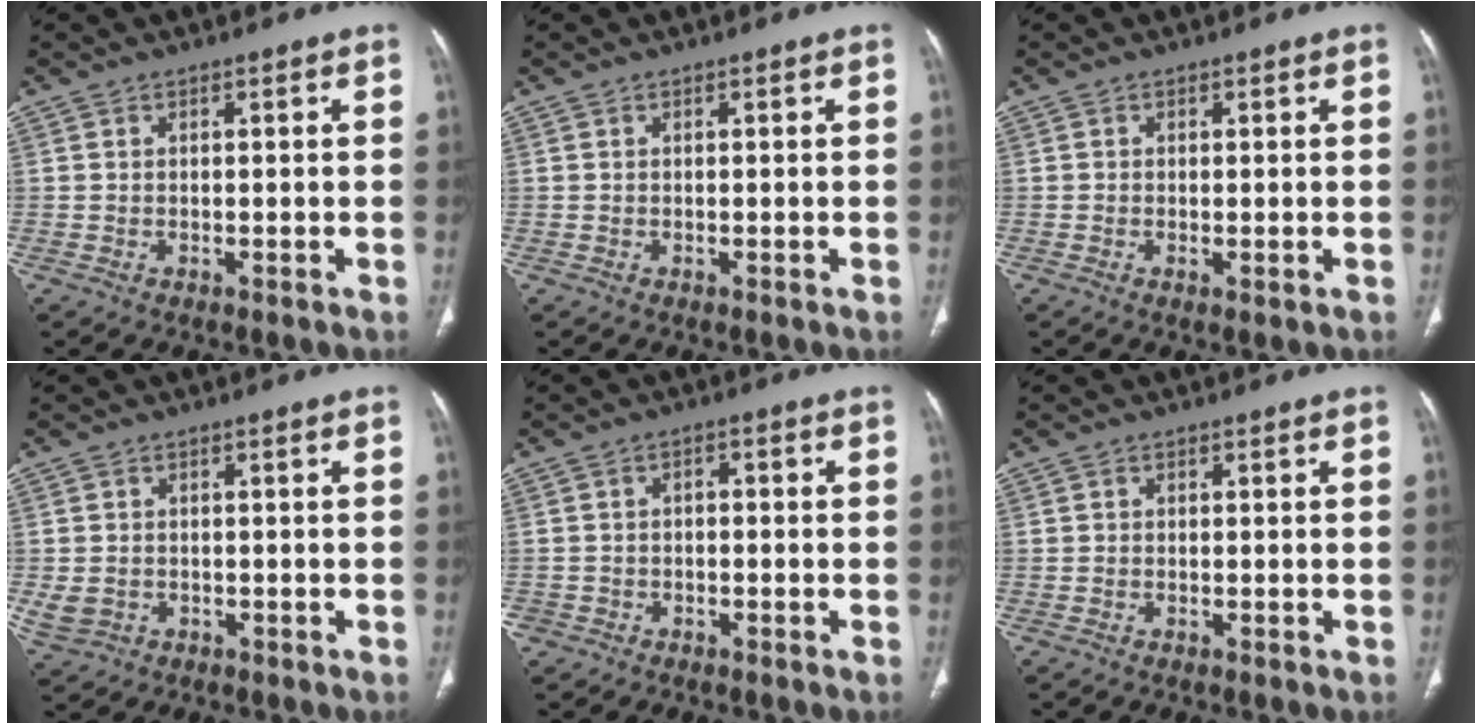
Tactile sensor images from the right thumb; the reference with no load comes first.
{"total": 0.0}
{"total": 0.8, "force": [-0.2, 0.3, 0.8], "torque": [-0.018, -0.004, -0.003]}
{"total": 3.7, "force": [-0.8, 3.2, 1.8], "torque": [-0.039, 0.002, -0.004]}
{"total": 2.9, "force": [-1.2, 2.5, 0.8], "torque": [-0.001, 0.019, -0.024]}
{"total": 0.0}